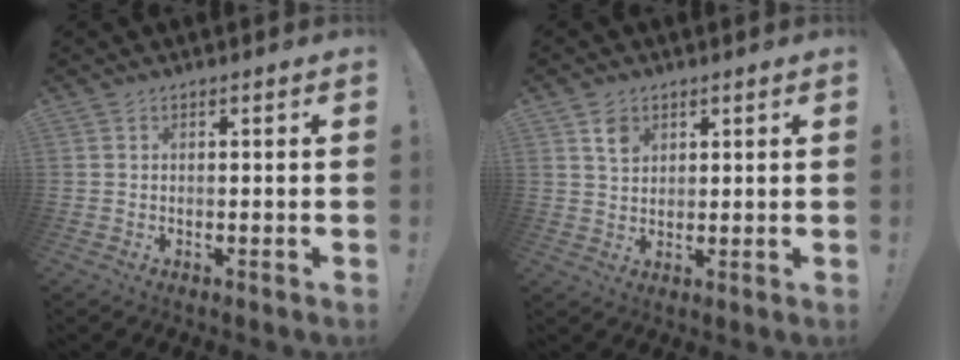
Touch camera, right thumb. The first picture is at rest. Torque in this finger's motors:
{"motor_torque": [0.31, 0.77, 0.39, -0.10, -0.02]}